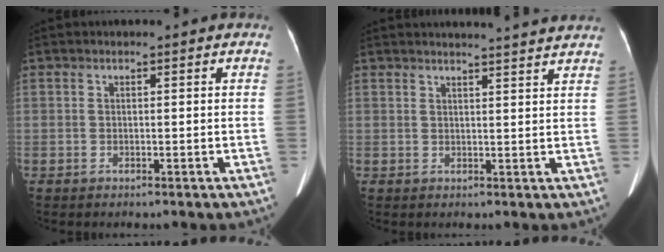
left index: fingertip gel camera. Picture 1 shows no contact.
{"total": 10.6, "force": [10.1, -0.5, 3.2], "torque": [-0.041, -0.001, 0.108]}